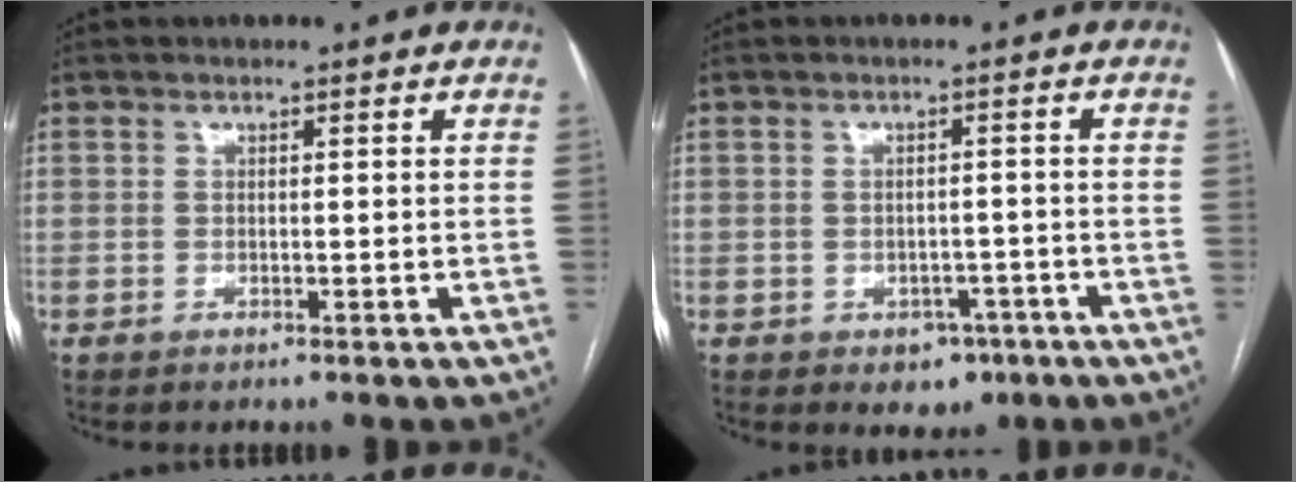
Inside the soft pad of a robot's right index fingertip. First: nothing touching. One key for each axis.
{"total": 4.0, "fx": -2.1, "fy": 2.8, "fz": 1.8, "tx": -0.012, "ty": 0.007, "tz": -0.018}